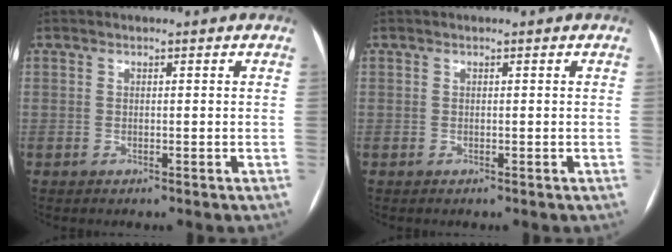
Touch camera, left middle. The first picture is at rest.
{"total": 0.0}